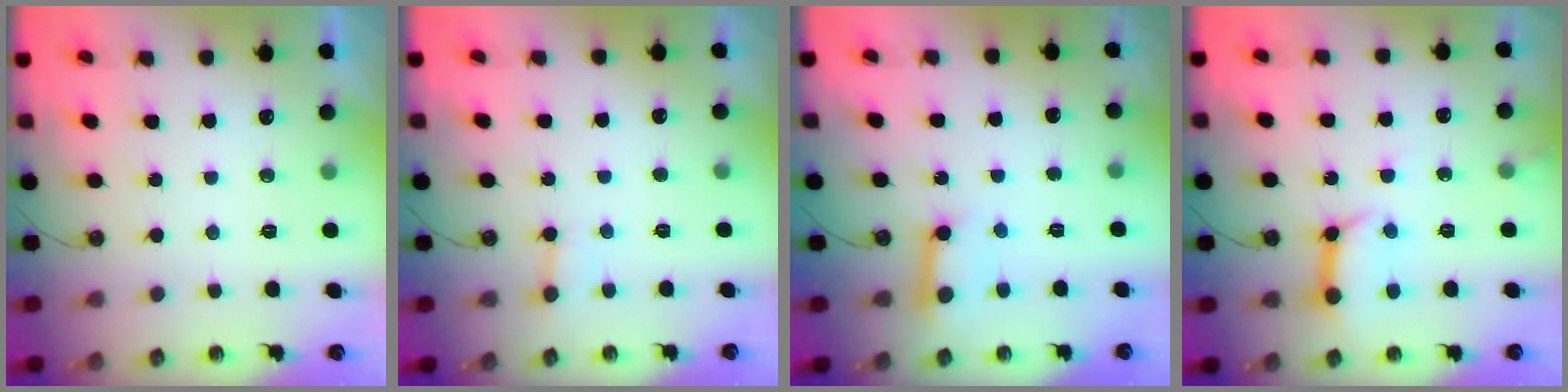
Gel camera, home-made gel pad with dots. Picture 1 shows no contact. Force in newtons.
{"total": 4.3, "press": 4.3, "slide": 0.5}
{"total": 8.7, "press": 8.7, "slide": 0.5}
{"total": 10.4, "press": 10.3, "slide": 1.4}